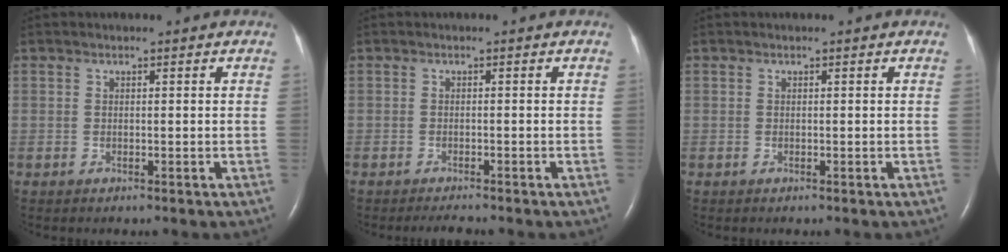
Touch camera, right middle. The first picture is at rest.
{"total": 2.3, "force": [-2.1, 0.1, 1.0], "torque": [-0.019, -0.006, -0.028]}
{"total": 0.0}